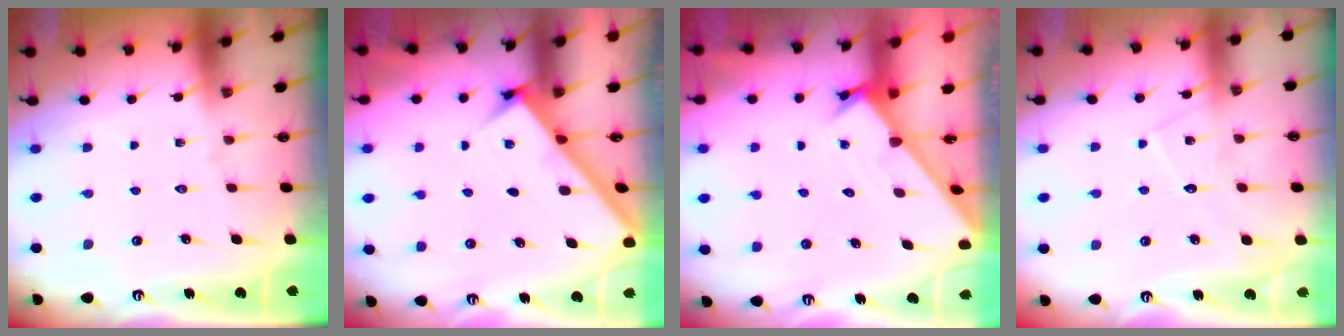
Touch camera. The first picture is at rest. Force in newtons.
{"total": 2.9, "press": 2.9, "slide": 0.1}
{"total": 1.6, "press": 1.6, "slide": 0.1}
{"total": 6.5, "press": 6.5, "slide": 0.5}